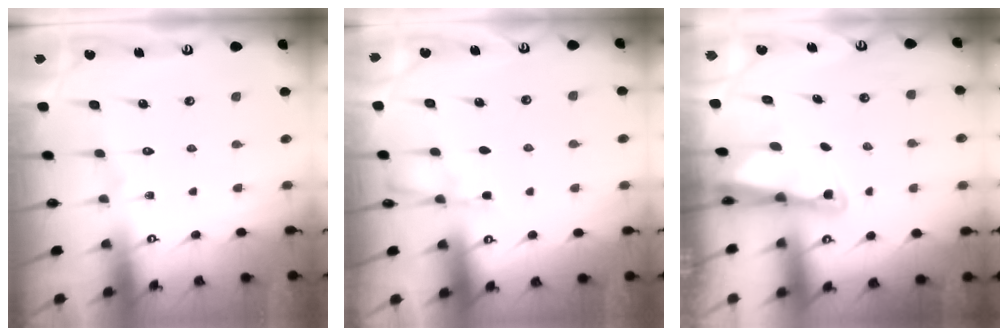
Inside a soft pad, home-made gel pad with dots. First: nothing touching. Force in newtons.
{"total": 2.4, "press": 2.4, "slide": 0.5}
{"total": 2.4, "press": 2.4, "slide": 0.3}